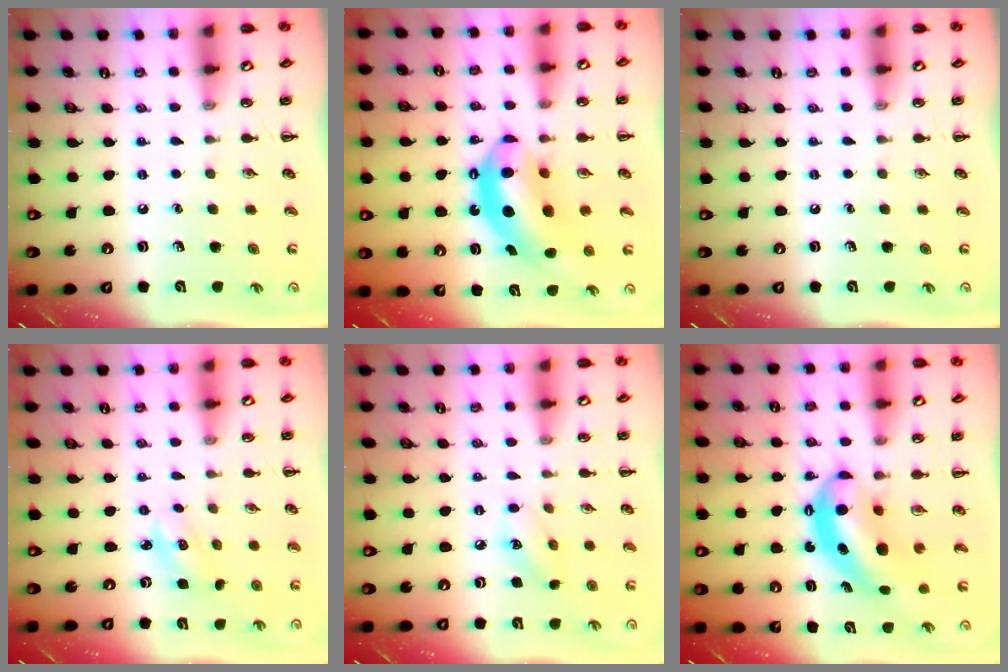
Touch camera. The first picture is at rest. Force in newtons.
{"total": 12.6, "press": 12.2, "slide": 3.3}
{"total": 0.0}
{"total": 2.8, "press": 2.8, "slide": 0.7}
{"total": 5.8, "press": 5.7, "slide": 1.2}
{"total": 7.2, "press": 7.0, "slide": 1.5}